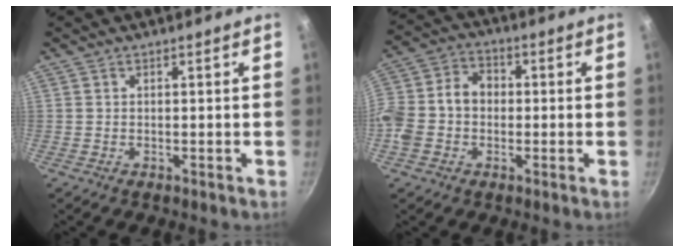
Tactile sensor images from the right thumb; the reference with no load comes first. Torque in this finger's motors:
{"motor_torque": [0.87, 1.72, 0.97, -0.36, 0.08]}